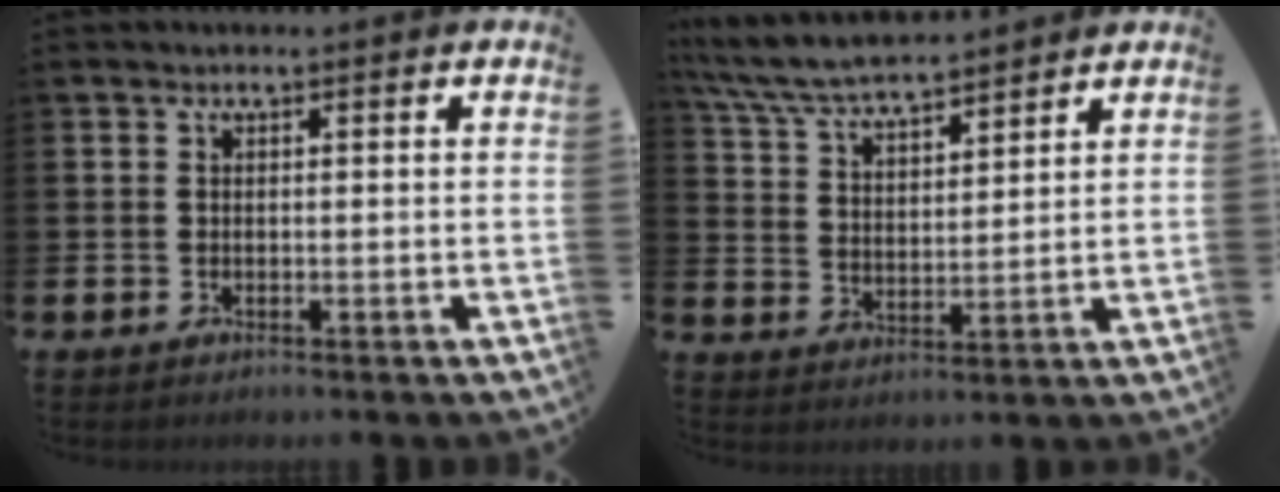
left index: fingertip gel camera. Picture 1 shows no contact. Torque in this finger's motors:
{"motor_torque": [0.14, -0.66, 0.94, 0.21]}